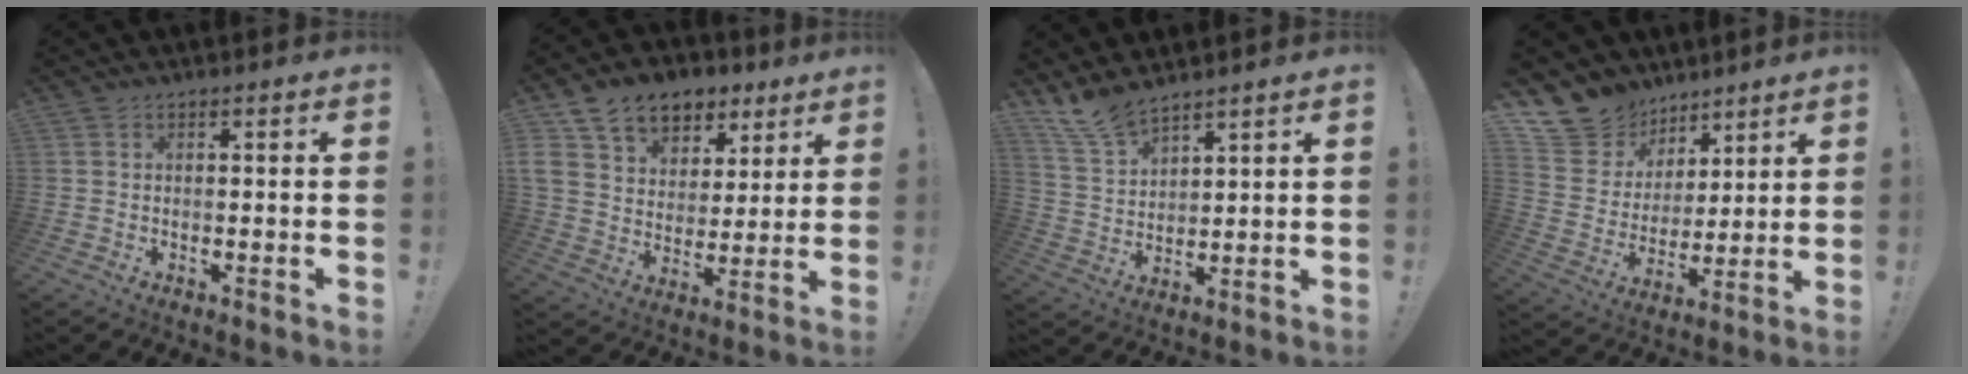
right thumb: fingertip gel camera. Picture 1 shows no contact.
{"total": 14.1, "force": [7.9, 9.9, 6.3], "torque": [-0.097, -0.045, 0.151]}
{"total": 8.9, "force": [8.0, 2.7, 2.8], "torque": [-0.069, -0.052, 0.158]}
{"total": 12.3, "force": [8.6, 8.6, 1.7], "torque": [-0.045, -0.066, 0.178]}